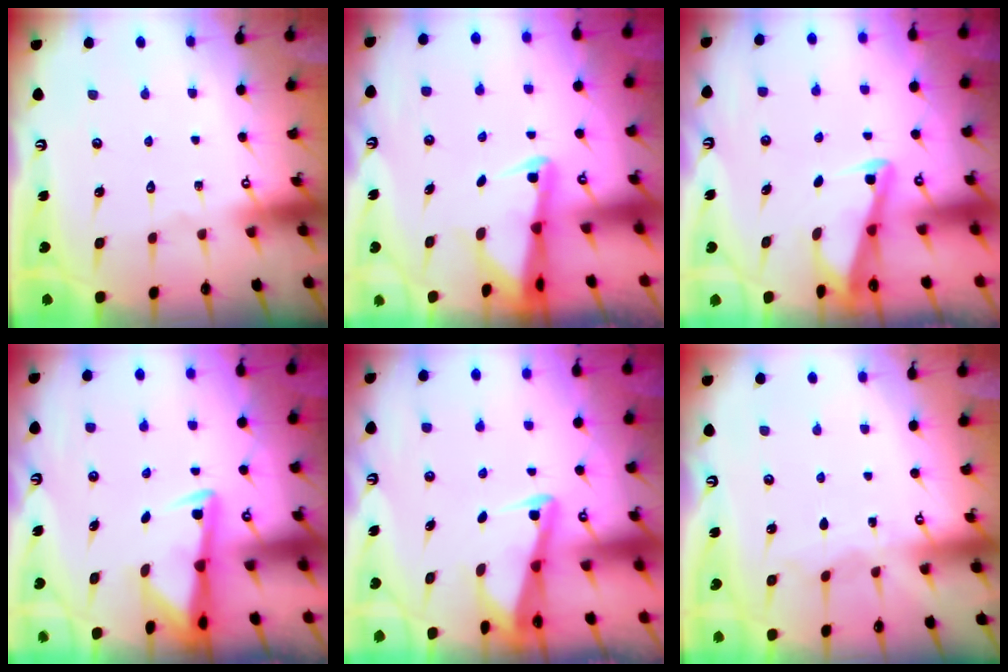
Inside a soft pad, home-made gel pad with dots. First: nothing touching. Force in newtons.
{"total": 2.8, "press": 2.7, "slide": 0.4}
{"total": 2.9, "press": 2.8, "slide": 0.3}
{"total": 3.1, "press": 3.0, "slide": 0.5}
{"total": 3.0, "press": 3.0, "slide": 0.3}
{"total": 3.6, "press": 3.6, "slide": 0.5}